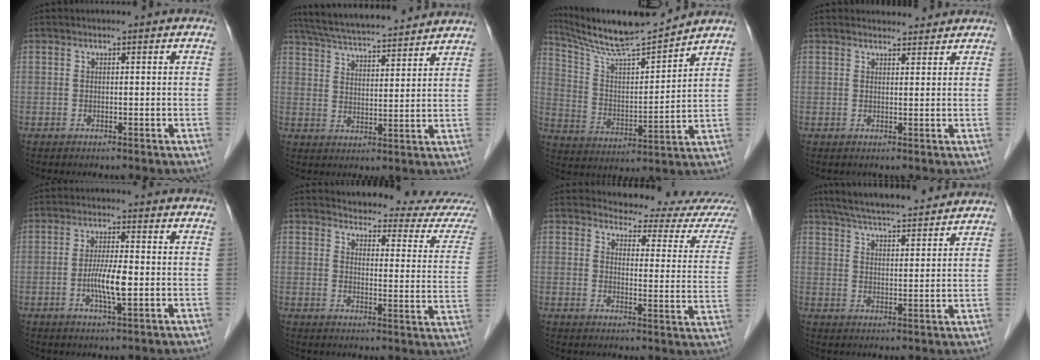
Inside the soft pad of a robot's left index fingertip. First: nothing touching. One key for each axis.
{"total": 17.7, "fx": 16.1, "fy": 1.9, "fz": 7.0, "tx": -0.121, "ty": 0.033, "tz": 0.241}
{"total": 13.2, "fx": 12.5, "fy": -0.5, "fz": 4.3, "tx": -0.089, "ty": -0.002, "tz": 0.224}
{"total": 3.1, "fx": 3.0, "fy": 1.0, "fz": 0.2, "tx": -0.005, "ty": 0.005, "tz": 0.036}
{"total": 5.2, "fx": -1.3, "fy": 0.6, "fz": 5.0, "tx": -0.100, "ty": -0.011, "tz": -0.025}
{"total": 16.2, "fx": 15.9, "fy": 0.5, "fz": 2.9, "tx": -0.014, "ty": -0.100, "tz": 0.160}
{"total": 12.8, "fx": 12.7, "fy": 0.3, "fz": 1.8, "tx": -0.010, "ty": -0.087, "tz": 0.131}
{"total": 17.6, "fx": 15.9, "fy": 2.0, "fz": 7.1, "tx": -0.117, "ty": 0.031, "tz": 0.228}